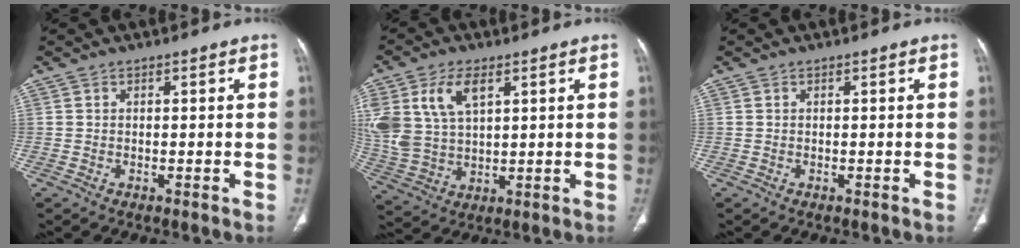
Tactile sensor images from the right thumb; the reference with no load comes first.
{"total": 13.2, "force": [5.2, 7.6, 9.4], "torque": [-0.204, -0.009, 0.116]}
{"total": 0.0}